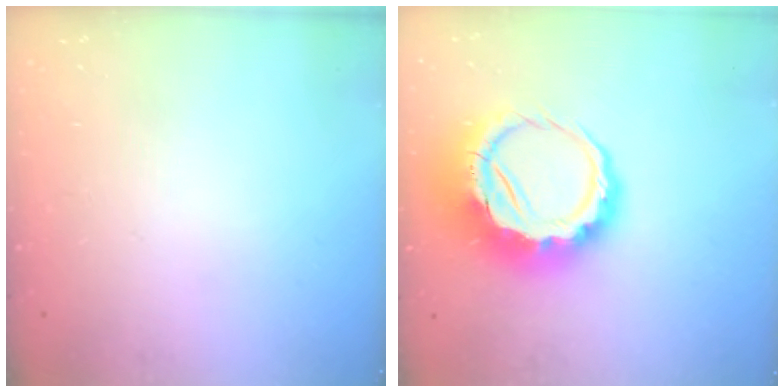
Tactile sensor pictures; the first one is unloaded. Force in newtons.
{"total": 13.8, "press": 13.5, "slide": 2.8}